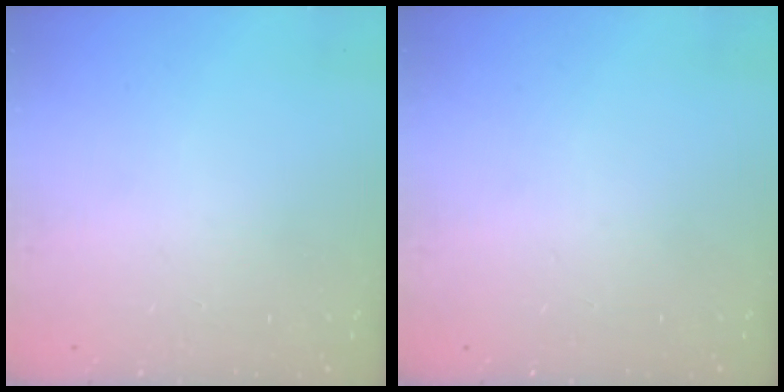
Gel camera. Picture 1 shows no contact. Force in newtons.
{"total": 0.0}